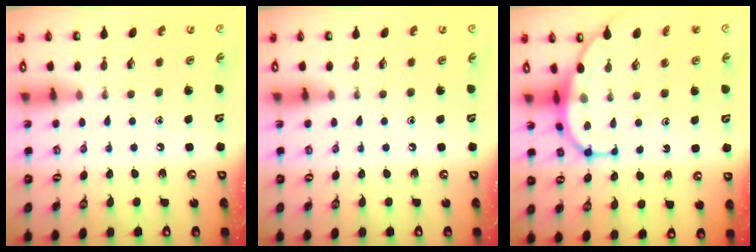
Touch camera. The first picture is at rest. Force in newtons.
{"total": 0.0}
{"total": 9.2, "press": 9.1, "slide": 0.8}